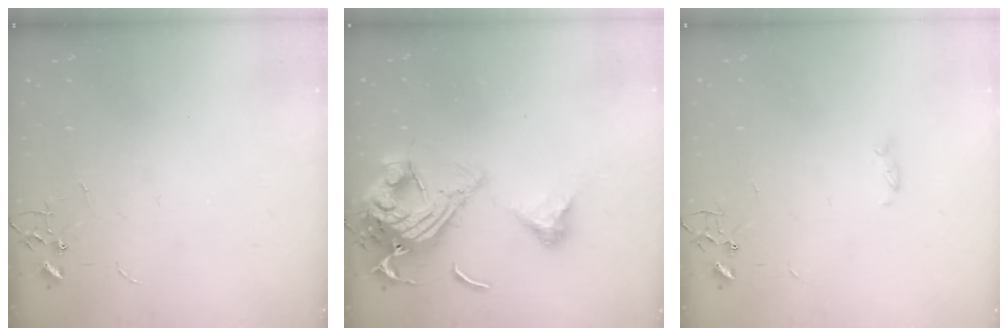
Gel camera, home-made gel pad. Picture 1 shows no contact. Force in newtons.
{"total": 18.9, "press": 18.8, "slide": 1.8}
{"total": 2.4, "press": 2.4, "slide": 0.5}